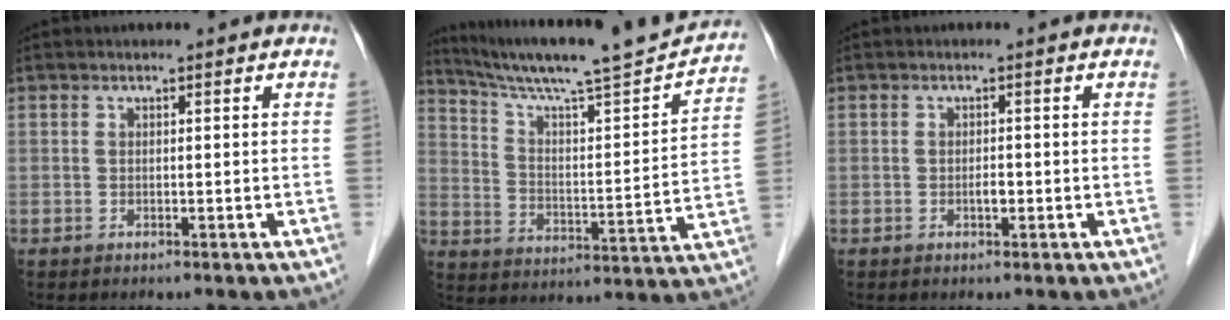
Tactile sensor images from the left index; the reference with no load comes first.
{"total": 20.1, "force": [18.4, 0.0, 8.0], "torque": [-0.138, -0.021, 0.274]}
{"total": 1.0, "force": [-0.3, 0.4, 0.8], "torque": [-0.016, 0.001, -0.005]}